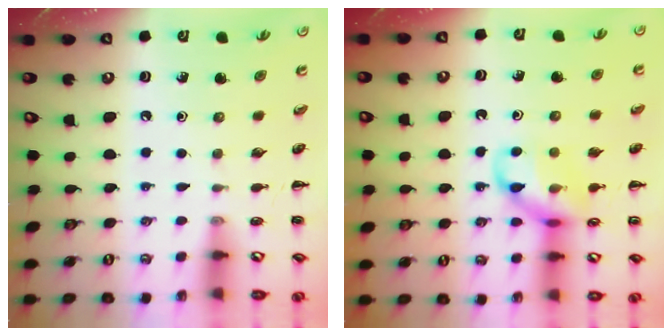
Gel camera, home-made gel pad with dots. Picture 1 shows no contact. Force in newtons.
{"total": 11.5, "press": 11.3, "slide": 1.7}